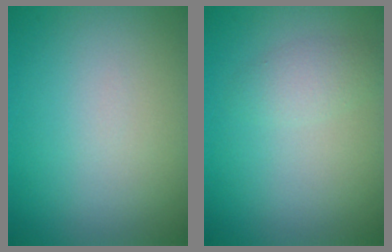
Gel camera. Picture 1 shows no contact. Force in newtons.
{"total": 1.6, "press": 1.6, "slide": 0.0}